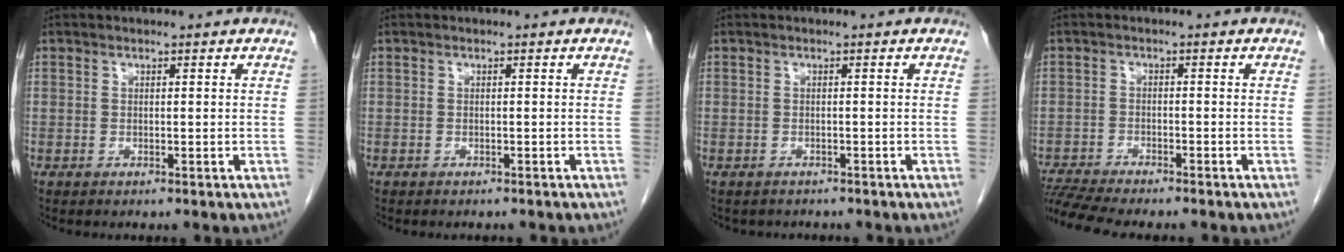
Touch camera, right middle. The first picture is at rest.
{"total": 1.5, "force": [-1.3, 0.5, 0.5], "torque": [-0.016, -0.002, -0.014]}
{"total": 2.3, "force": [-2.0, 1.2, 0.2], "torque": [-0.010, 0.000, -0.028]}
{"total": 9.2, "force": [-8.3, 0.5, 3.8], "torque": [-0.064, -0.006, -0.133]}